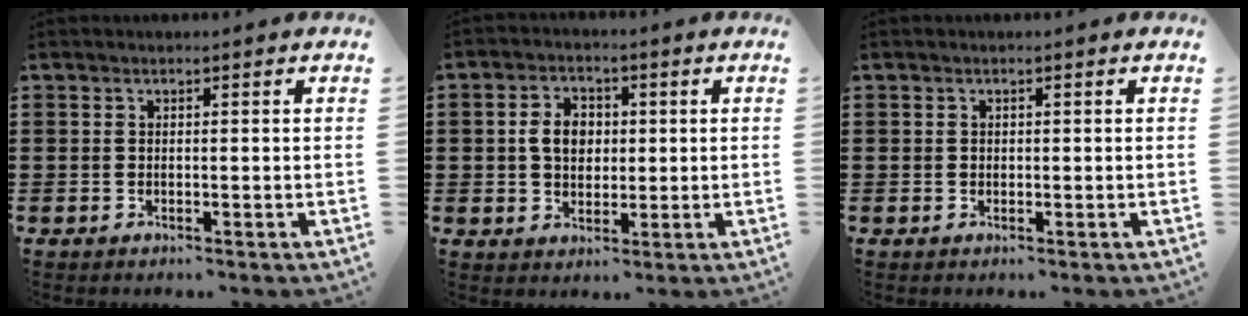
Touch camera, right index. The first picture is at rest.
{"total": 4.8, "force": [0.3, 3.5, 3.3], "torque": [-0.073, 0.008, -0.002]}
{"total": 0.0}